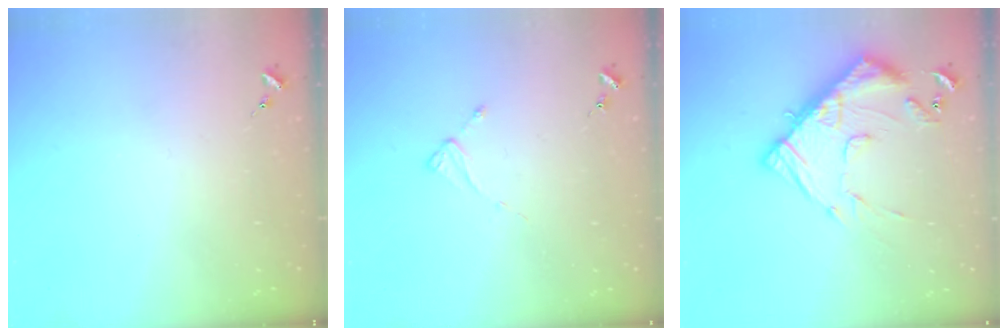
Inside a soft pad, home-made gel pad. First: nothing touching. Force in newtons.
{"total": 2.0, "press": 2.0, "slide": 0.3}
{"total": 16.6, "press": 16.6, "slide": 1.4}